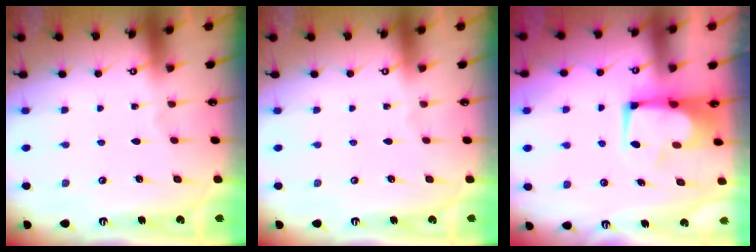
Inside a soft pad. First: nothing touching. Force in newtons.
{"total": 0.0}
{"total": 2.6, "press": 2.5, "slide": 0.6}